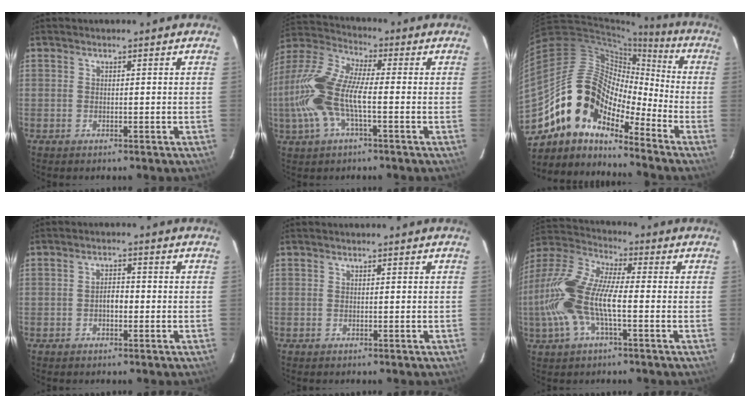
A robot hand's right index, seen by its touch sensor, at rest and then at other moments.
{"total": 15.7, "force": [-2.5, 5.8, 14.4], "torque": [-0.304, 0.005, -0.057]}
{"total": 14.7, "force": [-10.8, 6.9, 7.3], "torque": [-0.125, 0.016, -0.215]}
{"total": 2.3, "force": [-0.7, 1.3, 1.8], "torque": [-0.033, 0.008, -0.014]}
{"total": 0.0}
{"total": 17.2, "force": [-3.0, 6.3, 15.8], "torque": [-0.323, 0.002, -0.066]}